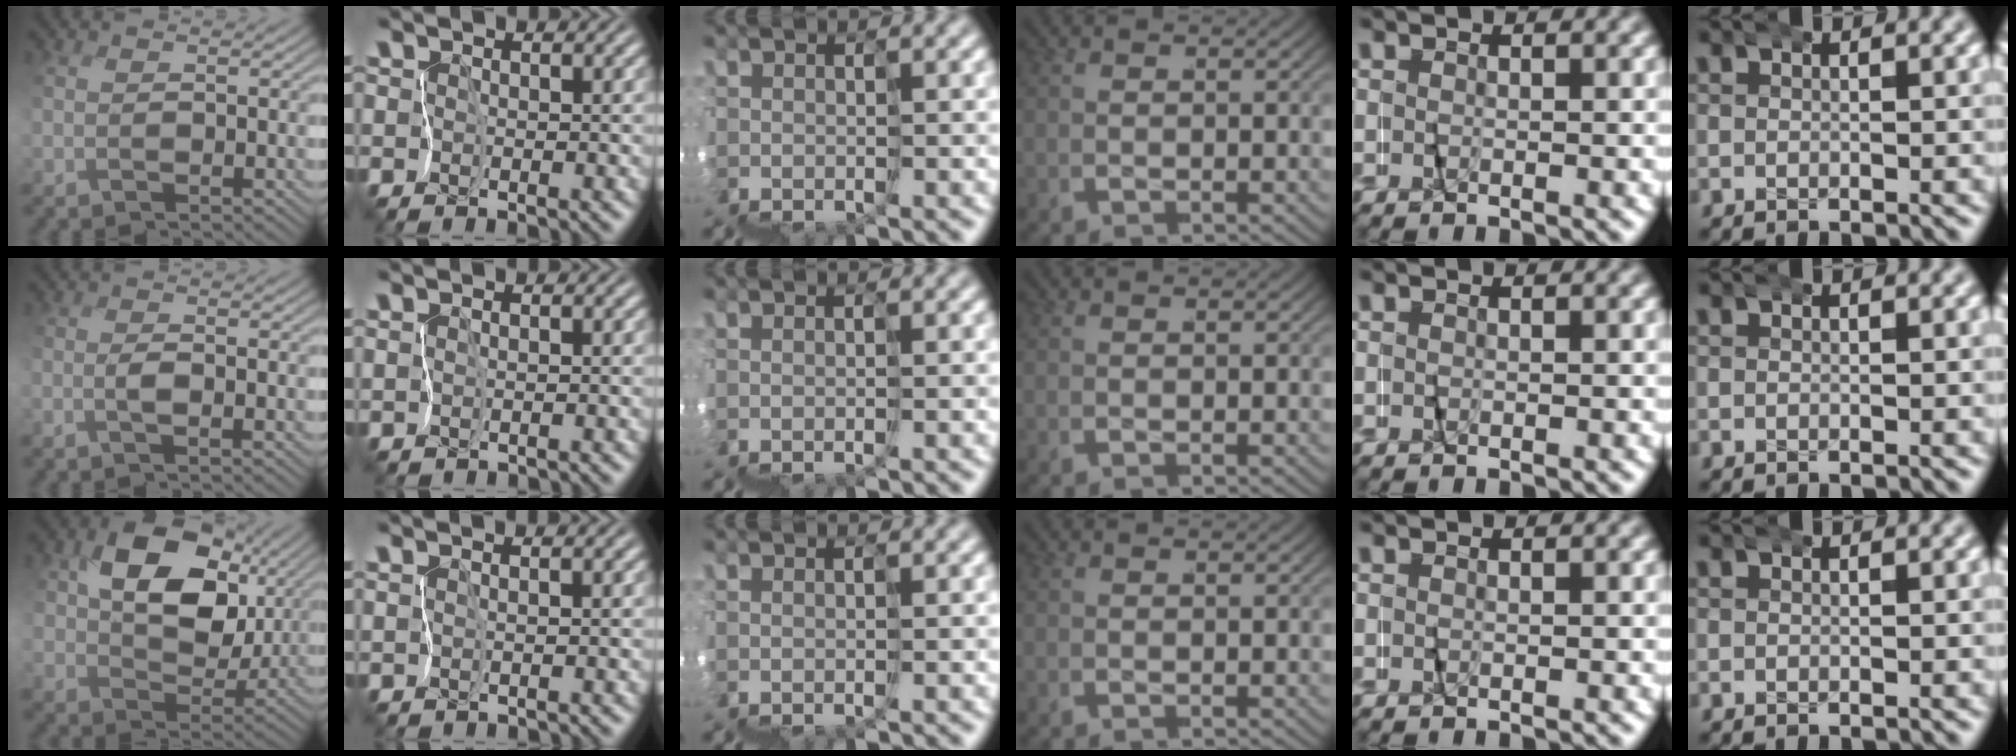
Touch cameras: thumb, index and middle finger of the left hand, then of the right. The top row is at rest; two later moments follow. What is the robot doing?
{"motion": "wrap", "object": "napkin"}